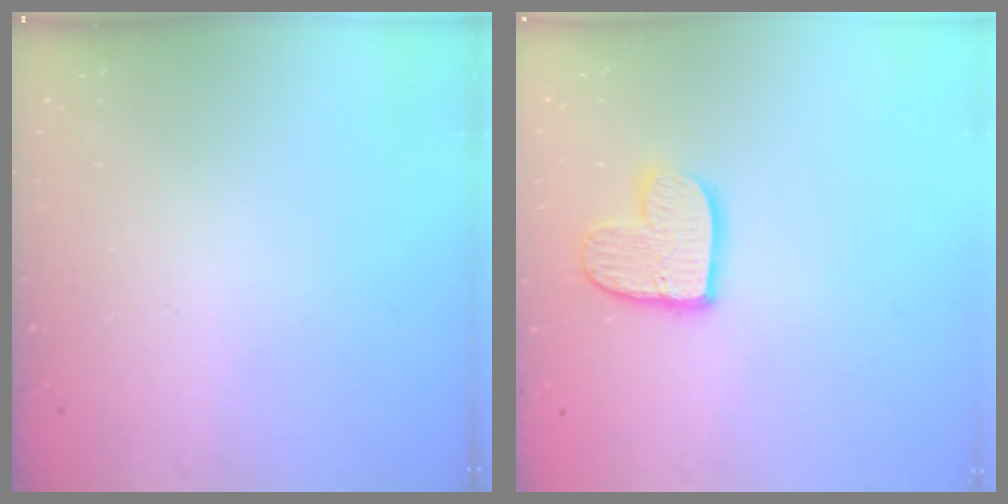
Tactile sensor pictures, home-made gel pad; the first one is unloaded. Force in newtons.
{"total": 10.7, "press": 10.7, "slide": 0.8}